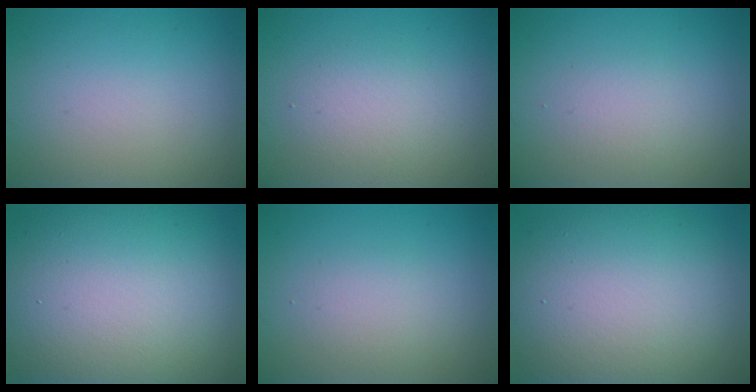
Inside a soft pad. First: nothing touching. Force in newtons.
{"total": 2.5, "press": 2.5, "slide": 0.2}
{"total": 1.7, "press": 1.7, "slide": 0.2}
{"total": 17.9, "press": 17.9, "slide": 0.5}
{"total": 1.8, "press": 1.8, "slide": 0.0}
{"total": 13.9, "press": 13.9, "slide": 0.7}